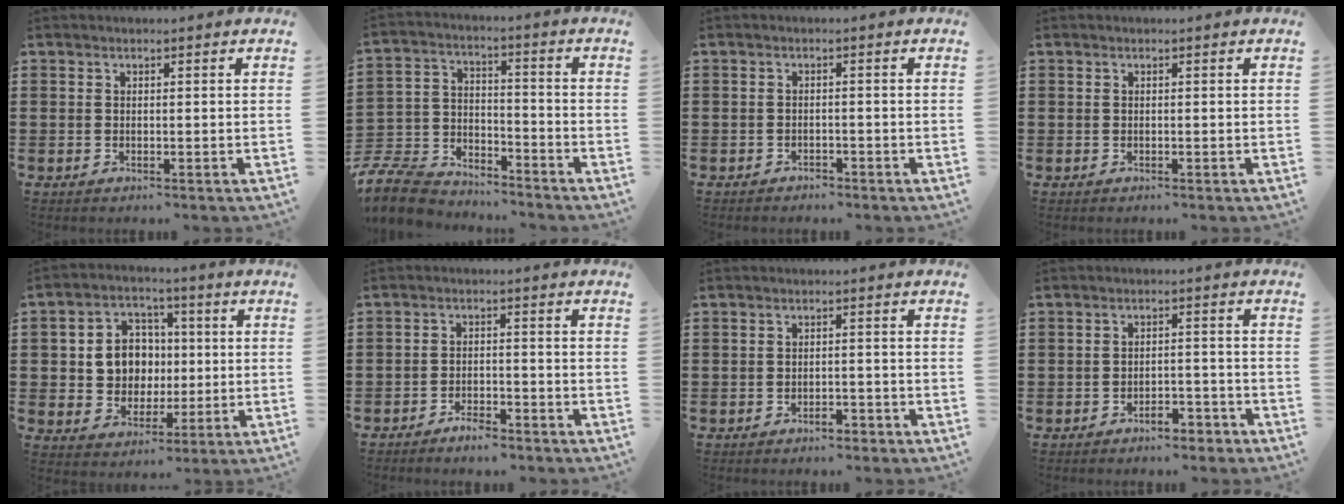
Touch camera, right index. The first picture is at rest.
{"total": 9.7, "force": [-9.1, 2.6, 2.0], "torque": [-0.062, 0.019, -0.186]}
{"total": 1.3, "force": [-1.2, 0.3, 0.0], "torque": [-0.006, 0.002, -0.027]}
{"total": 0.0}
{"total": 7.1, "force": [0.5, 6.5, 2.6], "torque": [-0.071, 0.017, 0.009]}
{"total": 2.8, "force": [-2.7, 0.5, 0.5], "torque": [-0.015, 0.005, -0.055]}
{"total": 1.8, "force": [-1.7, 0.3, 0.5], "torque": [-0.016, -0.006, -0.033]}
{"total": 3.4, "force": [-3.1, 0.8, 1.2], "torque": [-0.023, 0.004, -0.061]}